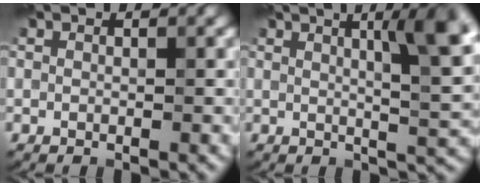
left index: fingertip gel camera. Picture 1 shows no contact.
{"total": 7.9, "force": [2.6, 1.9, 7.2], "torque": [-0.071, 0.013, 0.036]}